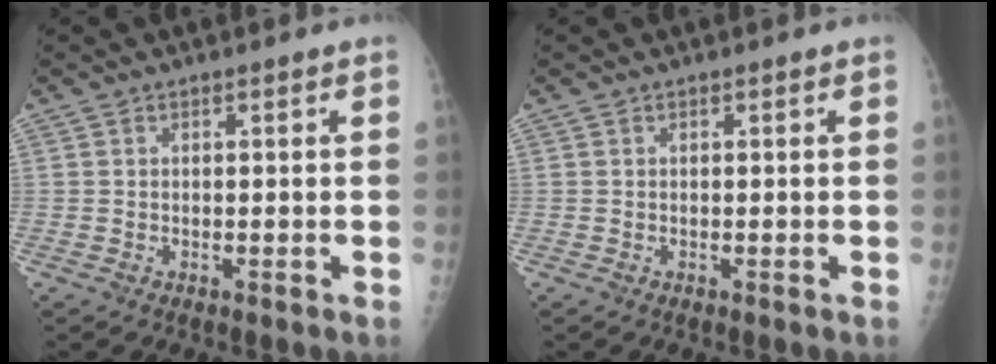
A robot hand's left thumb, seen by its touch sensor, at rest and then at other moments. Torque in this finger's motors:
{"motor_torque": [-0.08, 0.08, -0.03, 0.00, 0.00]}